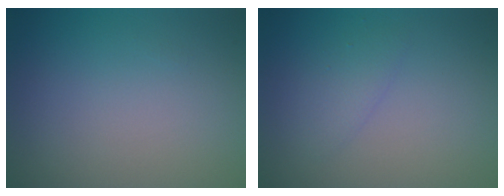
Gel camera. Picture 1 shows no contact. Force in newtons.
{"total": 1.4, "press": 1.4, "slide": 0.2}